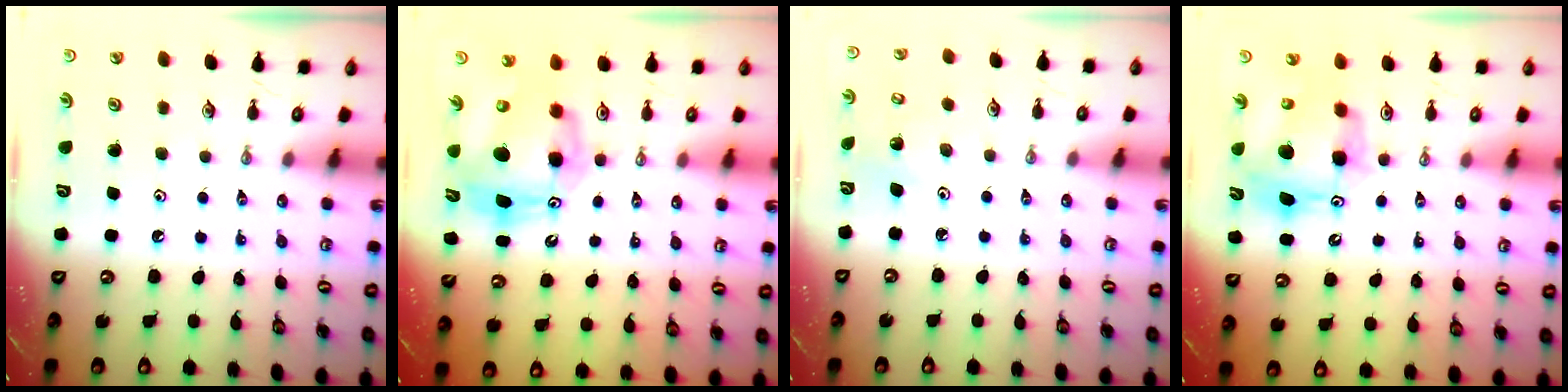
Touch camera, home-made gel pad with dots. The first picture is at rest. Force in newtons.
{"total": 11.6, "press": 11.4, "slide": 2.6}
{"total": 2.0, "press": 2.0, "slide": 0.2}
{"total": 12.3, "press": 12.2, "slide": 1.1}